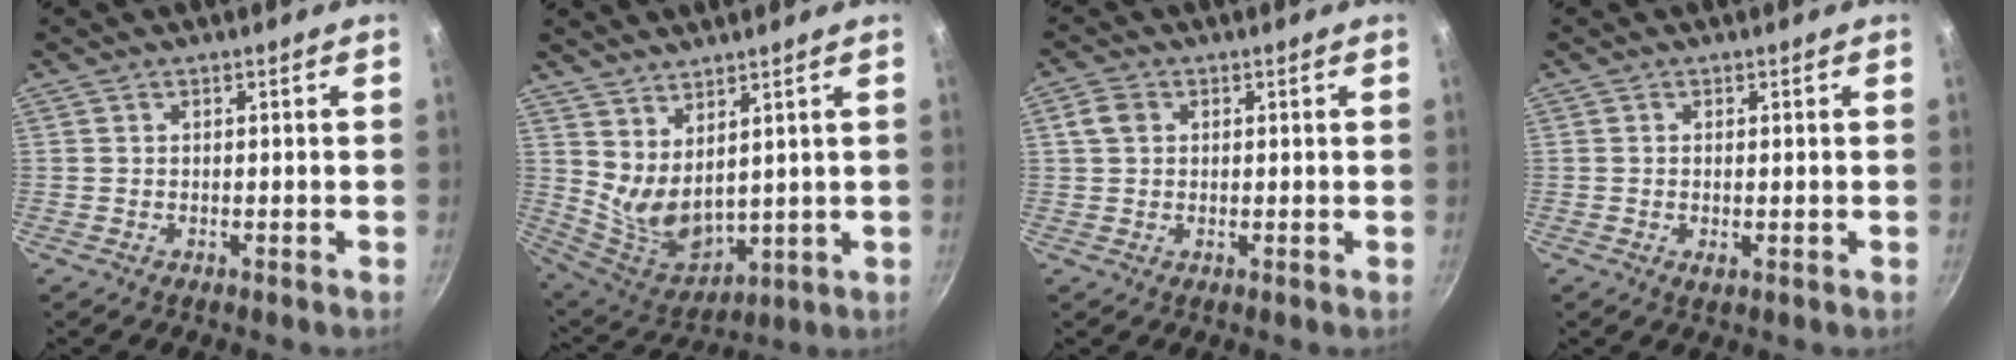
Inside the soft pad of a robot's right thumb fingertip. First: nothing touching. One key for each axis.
{"total": 9.6, "fx": 4.7, "fy": 4.9, "fz": 6.8, "tx": -0.103, "ty": -0.056, "tz": 0.113}
{"total": 3.5, "fx": 1.0, "fy": 2.8, "fz": 1.9, "tx": -0.028, "ty": 0.005, "tz": 0.016}
{"total": 1.3, "fx": -0.2, "fy": 0.5, "fz": 1.2, "tx": -0.025, "ty": -0.003, "tz": -0.003}